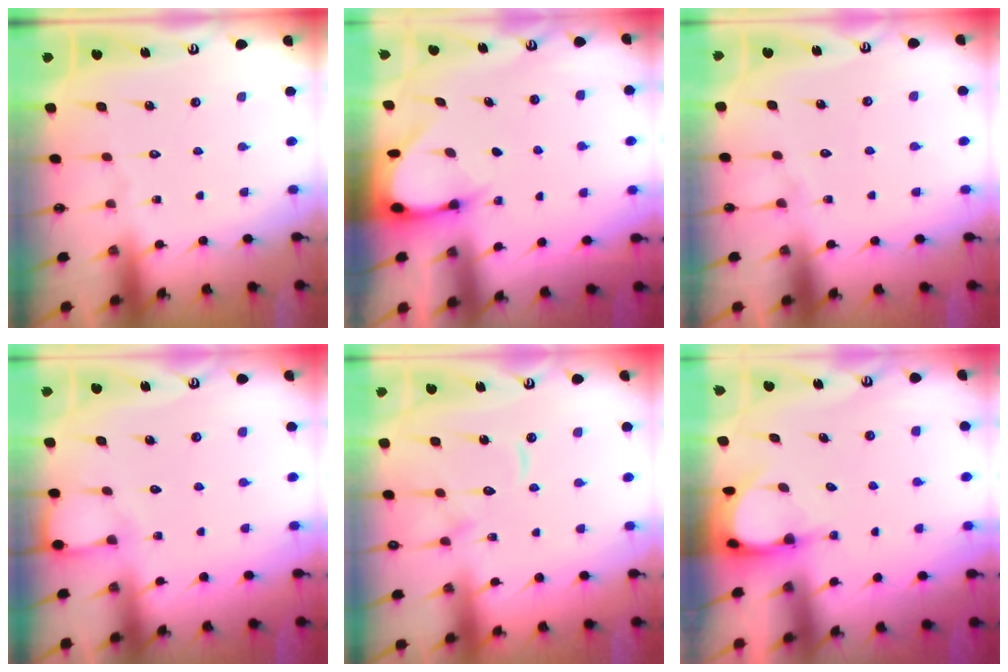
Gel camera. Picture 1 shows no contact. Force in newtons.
{"total": 3.6, "press": 3.6, "slide": 0.2}
{"total": 2.9, "press": 2.9, "slide": 0.2}
{"total": 3.5, "press": 3.5, "slide": 0.5}
{"total": 10.7, "press": 10.6, "slide": 1.1}
{"total": 3.9, "press": 3.9, "slide": 0.2}